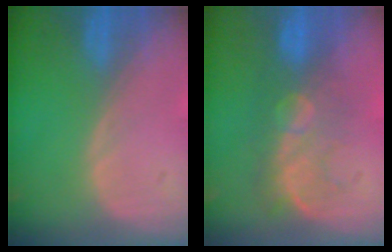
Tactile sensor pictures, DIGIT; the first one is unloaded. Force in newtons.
{"total": 8.0, "press": 7.8, "slide": 1.7}